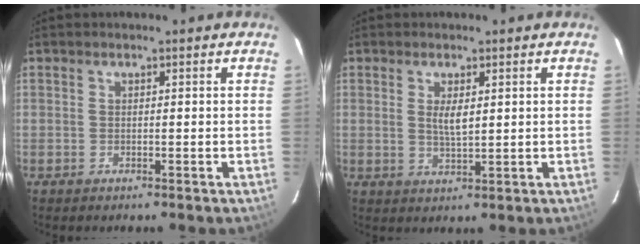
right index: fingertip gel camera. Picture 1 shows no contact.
{"total": 3.3, "force": [0.8, 1.1, 3.0], "torque": [-0.055, -0.004, 0.014]}